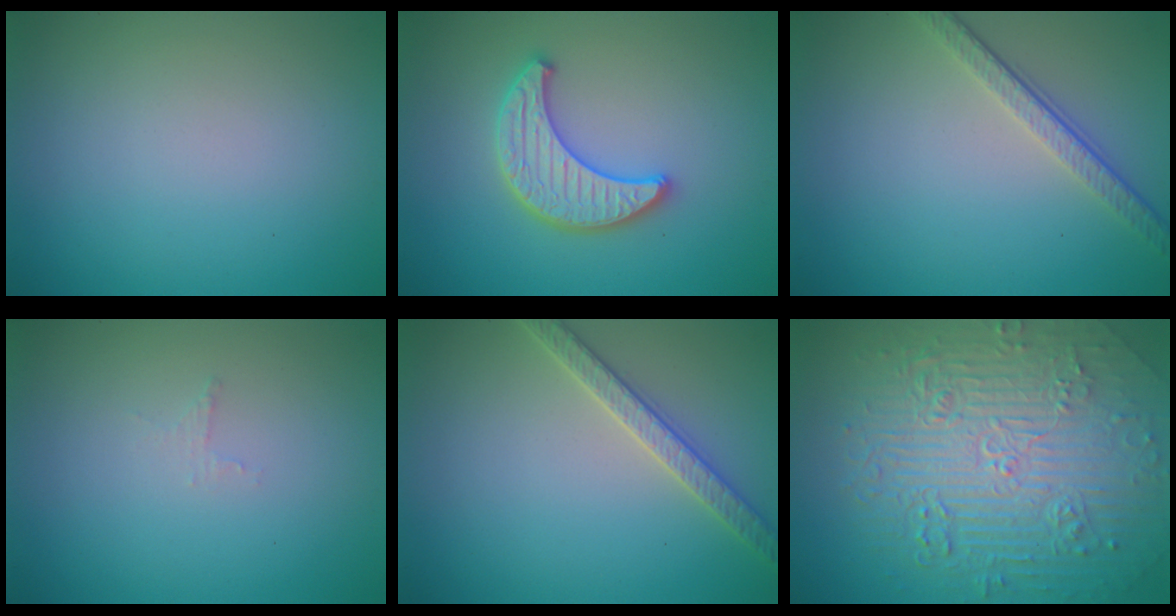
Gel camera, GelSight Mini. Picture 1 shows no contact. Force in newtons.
{"total": 3.9, "press": 3.7, "slide": 1.2}
{"total": 3.5, "press": 2.4, "slide": 2.5}
{"total": 0.7, "press": 0.6, "slide": 0.2}
{"total": 2.8, "press": 2.8, "slide": 0.4}
{"total": 10.9, "press": 7.3, "slide": 8.2}